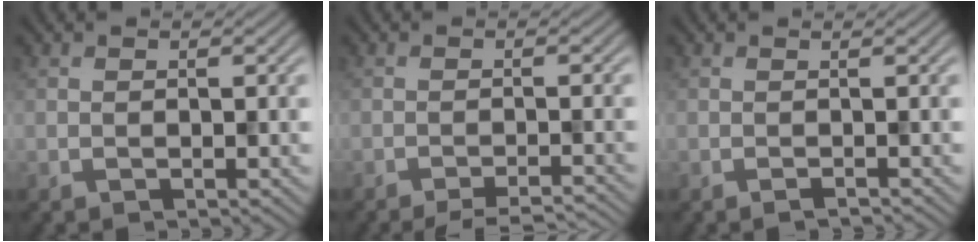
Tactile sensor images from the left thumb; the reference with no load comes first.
{"total": 4.1, "force": [-3.5, 0.4, 2.2], "torque": [-0.038, 0.006, -0.062]}
{"total": 0.9, "force": [-0.4, -0.1, 0.7], "torque": [-0.011, 0.002, -0.008]}